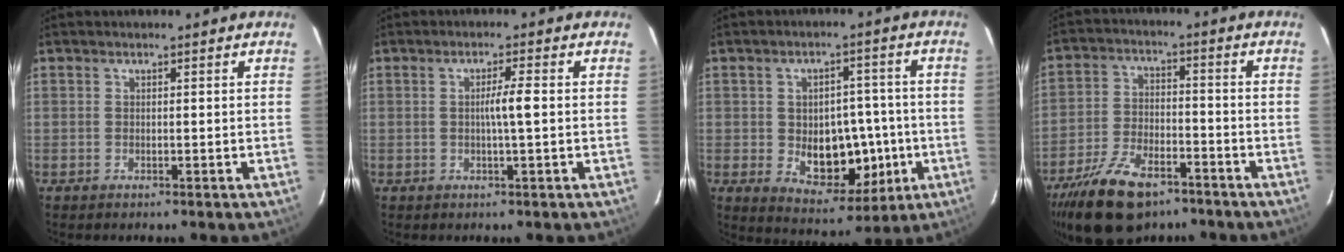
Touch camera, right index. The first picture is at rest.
{"total": 3.0, "force": [-0.1, -0.3, 3.0], "torque": [-0.053, -0.001, -0.002]}
{"total": 11.3, "force": [-1.8, 7.0, 8.8], "torque": [-0.122, 0.013, -0.008]}
{"total": 12.8, "force": [-8.9, 5.3, 7.5], "torque": [-0.148, -0.010, -0.156]}